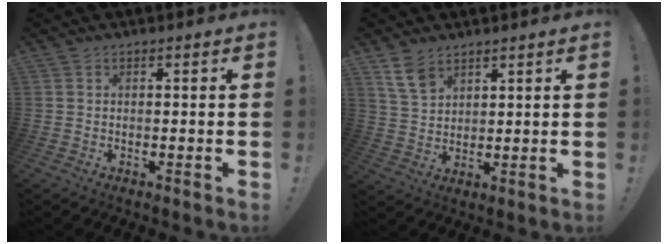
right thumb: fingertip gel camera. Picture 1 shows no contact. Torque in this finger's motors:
{"motor_torque": [-0.07, 0.01, -0.21, 0.28, 0.00]}